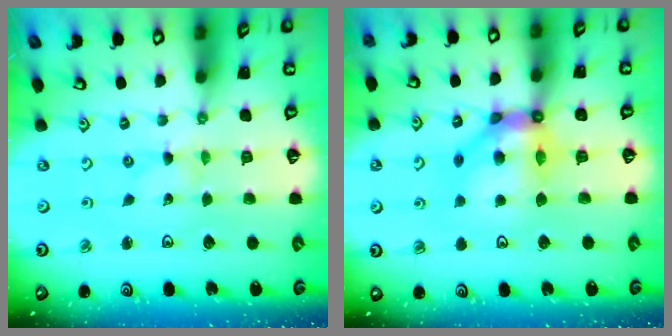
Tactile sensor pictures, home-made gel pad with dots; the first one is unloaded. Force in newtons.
{"total": 11.7, "press": 11.4, "slide": 2.5}